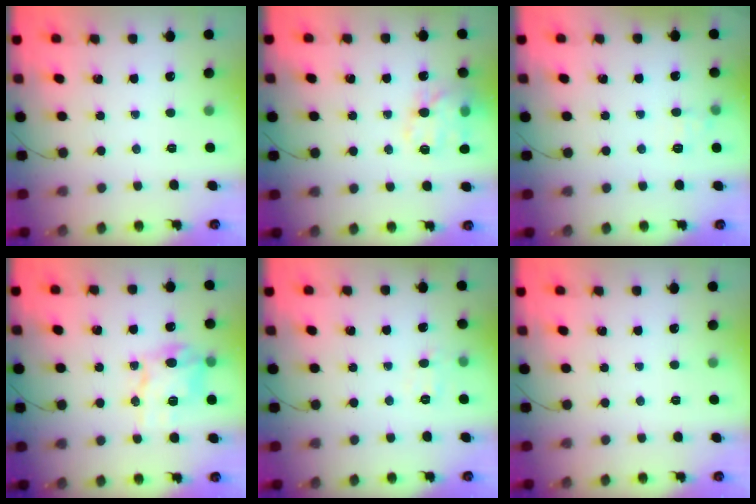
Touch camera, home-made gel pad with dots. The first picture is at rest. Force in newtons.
{"total": 14.7, "press": 14.5, "slide": 1.9}
{"total": 6.7, "press": 6.5, "slide": 1.7}
{"total": 11.1, "press": 11.1, "slide": 0.9}
{"total": 5.8, "press": 5.6, "slide": 1.3}
{"total": 0.0}